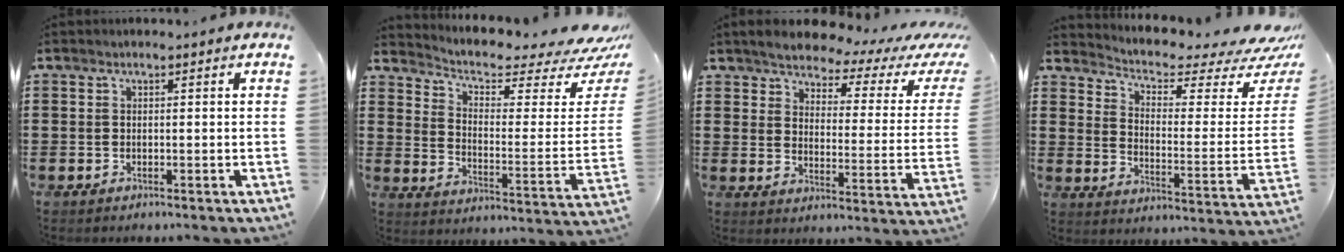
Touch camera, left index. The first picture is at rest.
{"total": 4.2, "force": [3.2, 1.4, 2.4], "torque": [-0.059, -0.034, 0.048]}
{"total": 4.1, "force": [3.9, 0.7, 1.1], "torque": [-0.041, -0.032, 0.059]}
{"total": 3.6, "force": [2.8, 1.1, 2.0], "torque": [-0.051, -0.034, 0.039]}